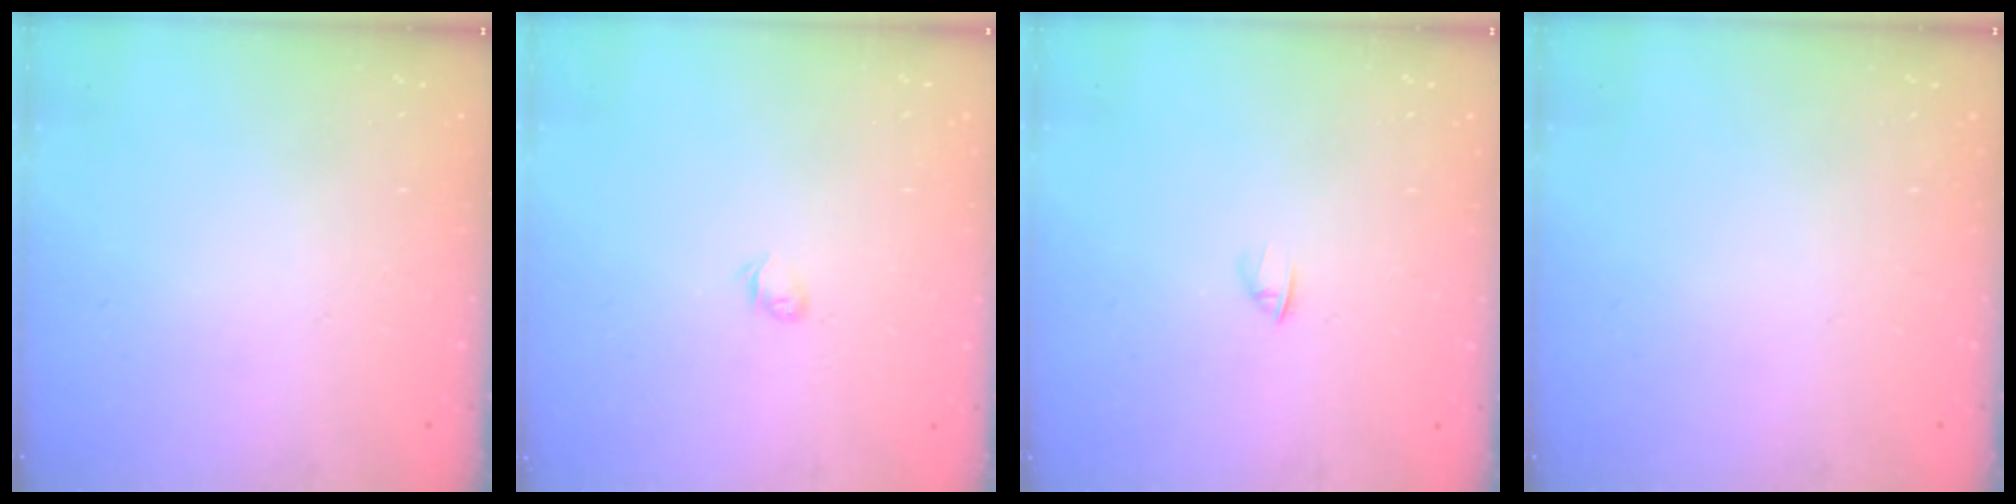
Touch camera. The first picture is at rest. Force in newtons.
{"total": 2.6, "press": 2.5, "slide": 0.6}
{"total": 1.6, "press": 1.5, "slide": 0.4}
{"total": 0.0}